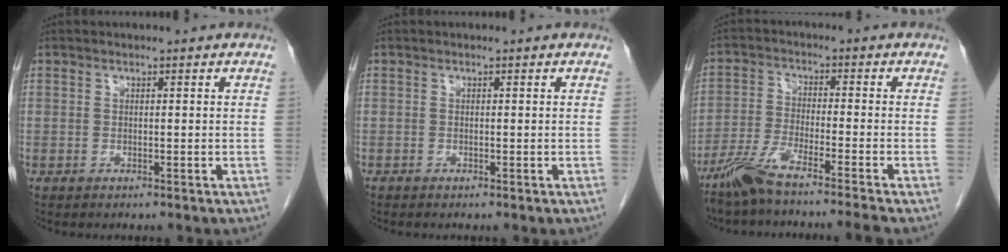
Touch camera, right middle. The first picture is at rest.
{"total": 0.0}
{"total": 9.5, "force": [-7.8, -1.5, 5.1], "torque": [-0.090, -0.022, -0.136]}